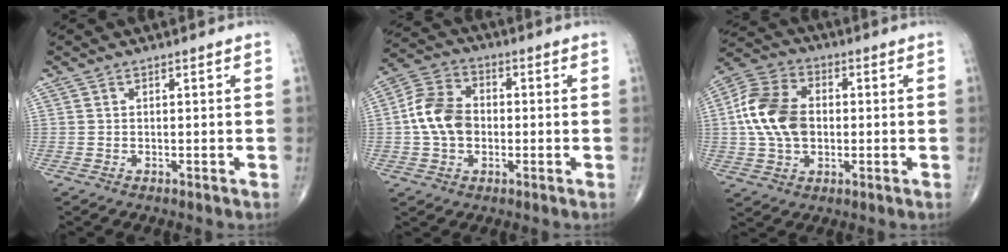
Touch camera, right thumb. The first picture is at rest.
{"total": 10.1, "force": [-0.6, 7.3, 6.9], "torque": [-0.121, 0.026, -0.021]}
{"total": 13.6, "force": [0.4, 9.3, 9.9], "torque": [-0.185, 0.019, 0.002]}